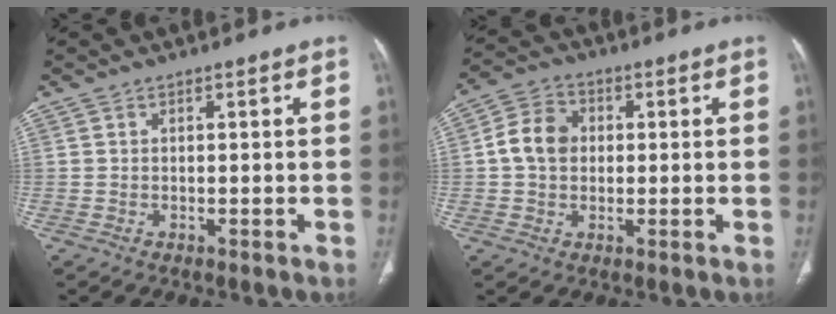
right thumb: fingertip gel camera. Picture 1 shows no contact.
{"total": 7.5, "force": [0.5, 6.1, 4.4], "torque": [-0.072, 0.015, 0.002]}